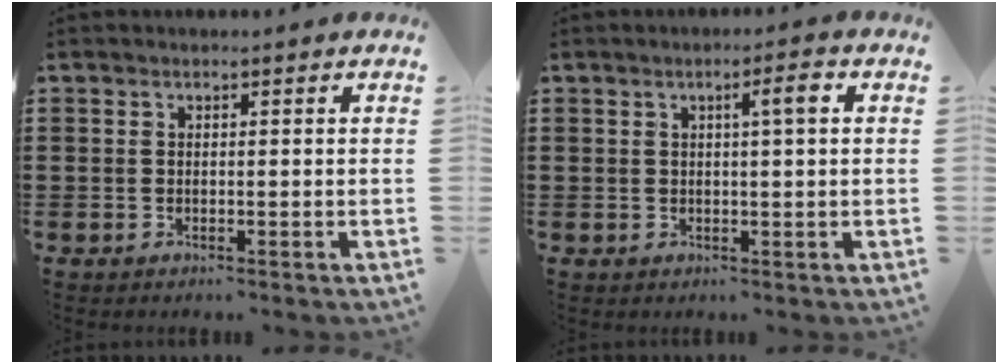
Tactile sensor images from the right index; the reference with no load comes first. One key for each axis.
{"total": 3.1, "fx": 0.8, "fy": 0.2, "fz": 3.0, "tx": -0.049, "ty": 0.001, "tz": 0.008}